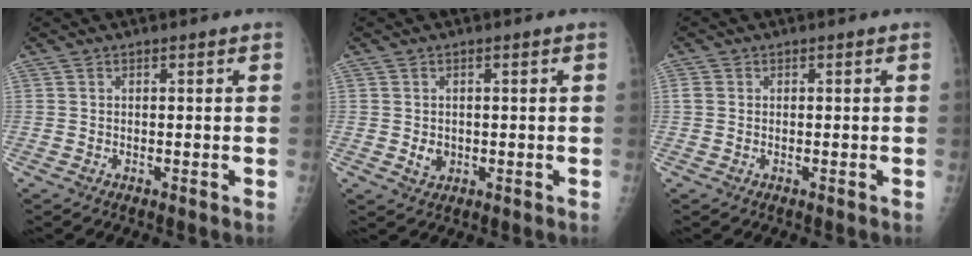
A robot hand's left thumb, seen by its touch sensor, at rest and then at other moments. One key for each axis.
{"total": 2.5, "fx": -0.2, "fy": 2.1, "fz": 1.3, "tx": -0.011, "ty": 0.000, "tz": 0.004}
{"total": 1.2, "fx": 0.1, "fy": 1.1, "fz": 0.6, "tx": -0.012, "ty": 0.001, "tz": 0.002}